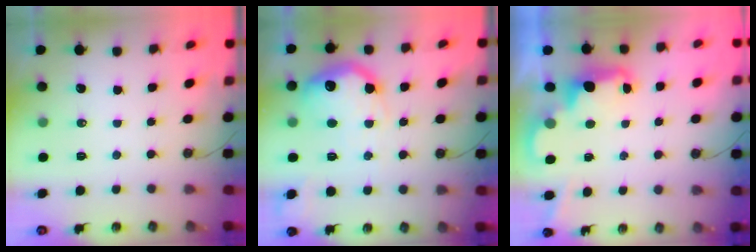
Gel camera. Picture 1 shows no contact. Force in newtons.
{"total": 18.2, "press": 18.2, "slide": 1.6}
{"total": 2.4, "press": 2.3, "slide": 0.5}